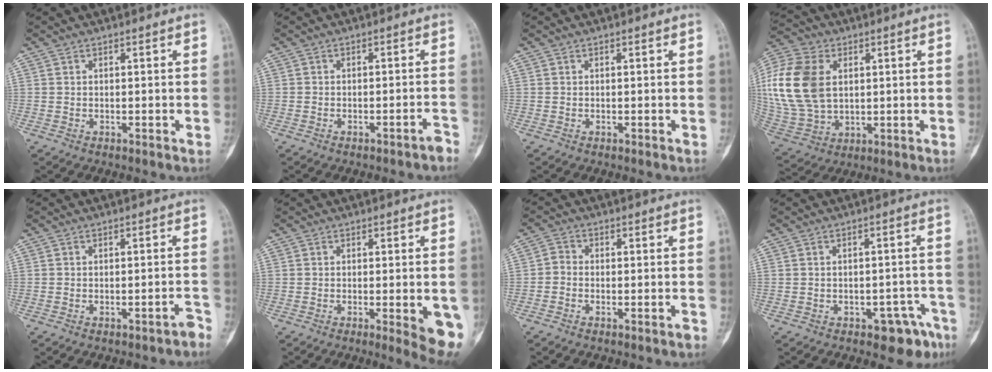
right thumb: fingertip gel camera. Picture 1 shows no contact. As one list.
[{"total": 2.0, "force": [-1.7, 0.4, 0.9], "torque": [-0.008, 0.023, -0.022]}, {"total": 0.0}, {"total": 20.0, "force": [3.6, 13.8, 14.1], "torque": [-0.310, -0.007, 0.074]}, {"total": 2.4, "force": [-2.1, 0.8, 0.9], "torque": [-0.001, 0.030, -0.027]}, {"total": 8.9, "force": [-2.6, 2.3, 8.2], "torque": [-0.084, -0.011, -0.028]}, {"total": 2.8, "force": [-1.7, 1.8, 1.4], "torque": [-0.020, 0.018, -0.032]}, {"total": 6.7, "force": [-4.2, 3.6, 3.8], "torque": [-0.020, 0.037, -0.049]}]